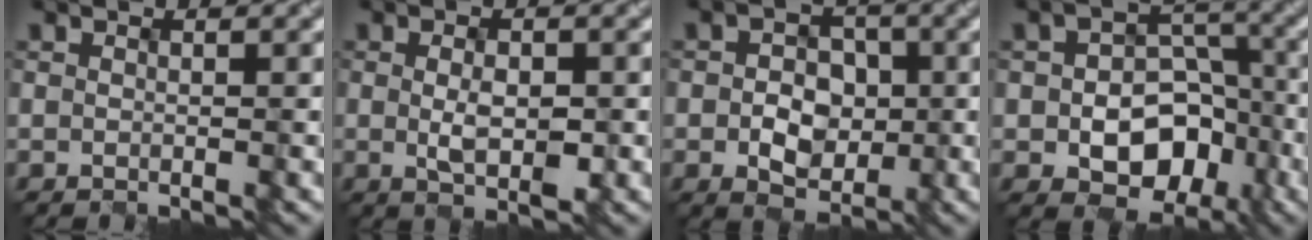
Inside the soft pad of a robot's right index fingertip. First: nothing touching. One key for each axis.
{"total": 2.8, "fx": -0.7, "fy": 1.2, "fz": 2.4, "tx": -0.054, "ty": -0.004, "tz": -0.001}
{"total": 4.6, "fx": -0.9, "fy": 3.5, "fz": 2.8, "tx": -0.052, "ty": -0.003, "tz": -0.011}
{"total": 8.2, "fx": -2.6, "fy": 5.8, "fz": 5.2, "tx": -0.077, "ty": -0.011, "tz": -0.027}